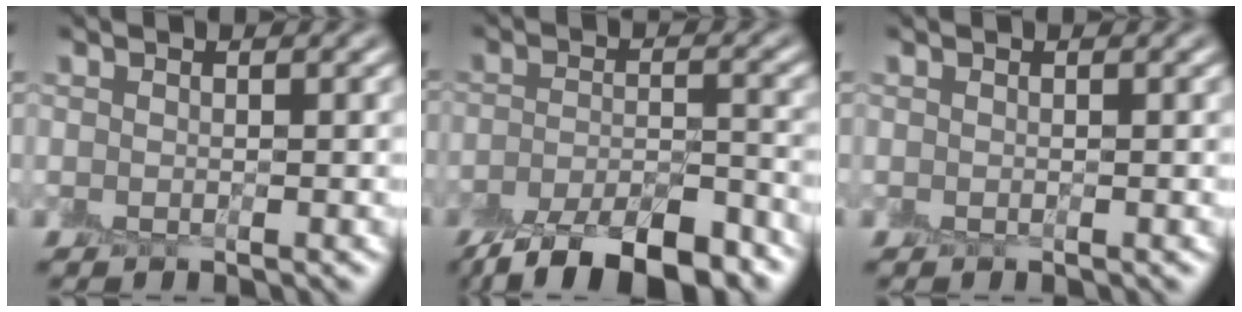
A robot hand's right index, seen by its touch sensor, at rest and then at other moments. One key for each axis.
{"total": 9.4, "fx": -7.2, "fy": 2.9, "fz": 5.3, "tx": -0.084, "ty": -0.015, "tz": -0.119}
{"total": 0.0}